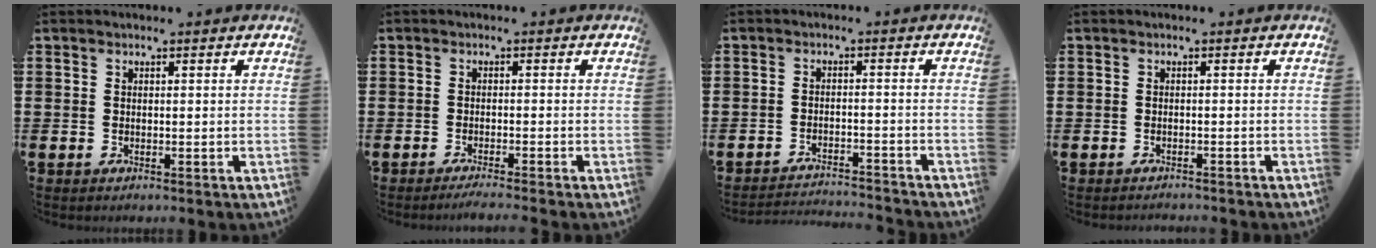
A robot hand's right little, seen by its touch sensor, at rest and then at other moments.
{"total": 1.2, "force": [-1.1, -0.2, 0.5], "torque": [-0.008, -0.001, -0.021]}
{"total": 2.5, "force": [-2.5, -0.1, -0.1], "torque": [-0.003, 0.001, -0.055]}
{"total": 0.7, "force": [-0.7, -0.1, 0.0], "torque": [-0.001, -0.001, -0.015]}